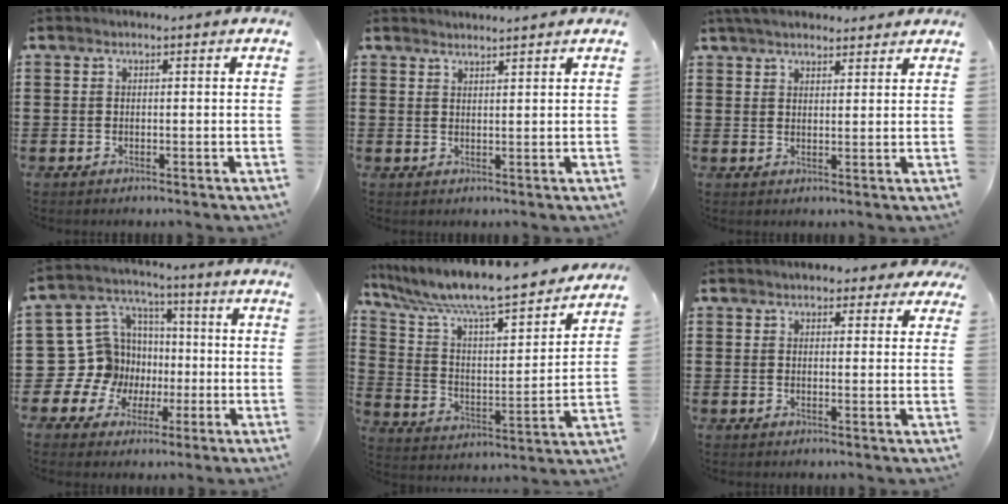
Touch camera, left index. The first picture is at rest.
{"total": 1.7, "force": [1.7, -0.2, 0.0], "torque": [-0.004, 0.001, 0.034]}
{"total": 4.3, "force": [3.9, 1.0, 1.4], "torque": [-0.038, -0.001, 0.075]}
{"total": 12.7, "force": [-1.6, 12.2, 3.2], "torque": [-0.137, -0.001, -0.009]}
{"total": 9.3, "force": [8.4, 0.4, 4.0], "torque": [-0.114, -0.066, 0.137]}
{"total": 2.7, "force": [2.2, 1.3, 1.0], "torque": [-0.019, 0.003, 0.038]}